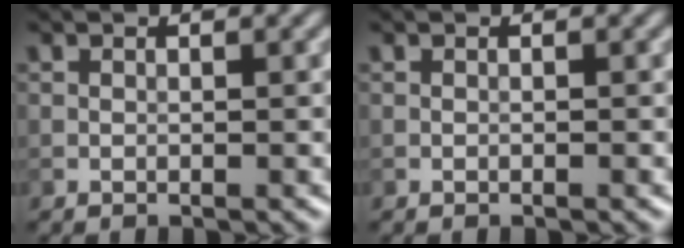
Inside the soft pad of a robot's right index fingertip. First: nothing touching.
{"total": 0.0}